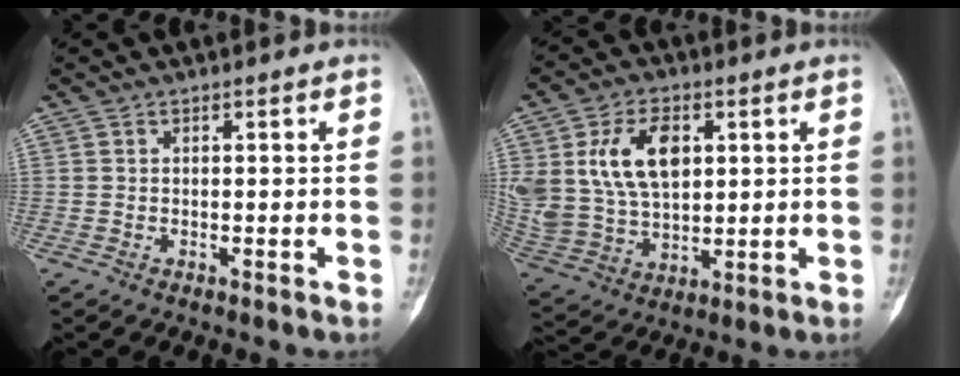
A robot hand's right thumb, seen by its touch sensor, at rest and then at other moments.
{"total": 16.1, "force": [4.6, 10.3, 11.5], "torque": [-0.207, -0.007, 0.102]}